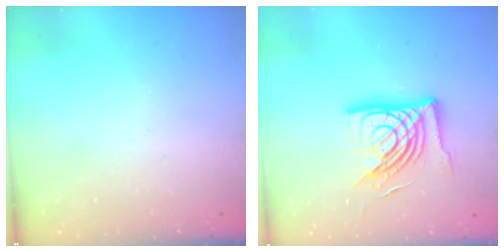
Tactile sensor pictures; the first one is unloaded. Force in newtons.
{"total": 16.8, "press": 16.7, "slide": 1.7}